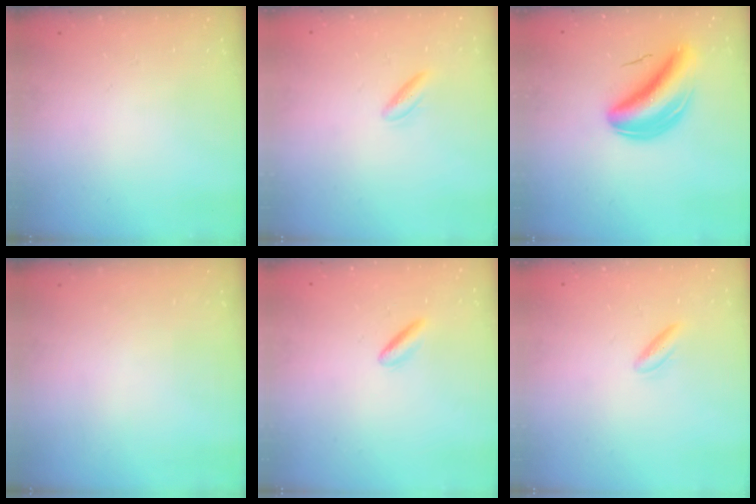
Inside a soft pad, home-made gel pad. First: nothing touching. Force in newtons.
{"total": 2.8, "press": 2.6, "slide": 0.9}
{"total": 7.0, "press": 6.8, "slide": 1.7}
{"total": 0.0}
{"total": 3.2, "press": 2.9, "slide": 1.3}
{"total": 2.8, "press": 2.6, "slide": 0.9}